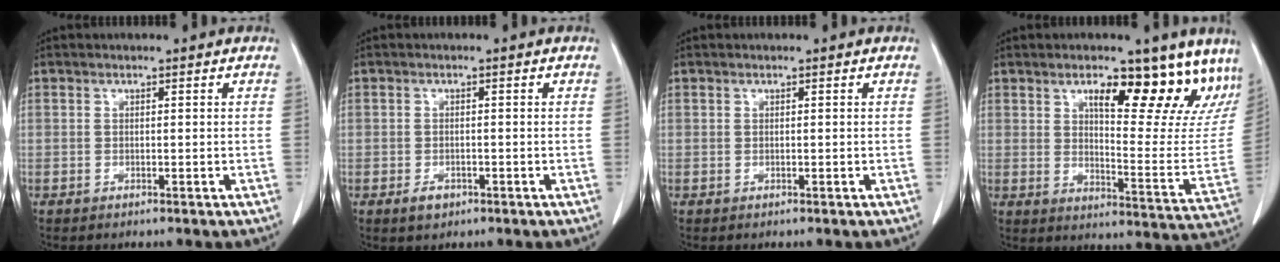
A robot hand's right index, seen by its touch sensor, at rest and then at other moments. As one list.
[{"total": 3.1, "force": [-1.5, 2.2, 1.7], "torque": [-0.027, 0.000, -0.015]}, {"total": 0.0}, {"total": 18.8, "force": [13.1, 5.8, 12.2], "torque": [-0.139, -0.018, 0.171]}]